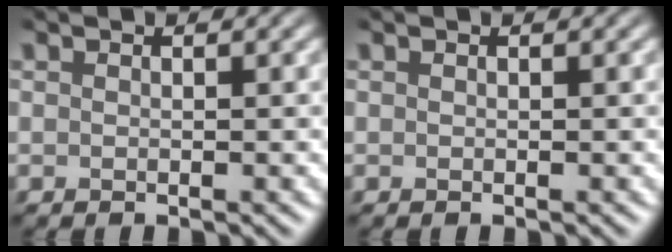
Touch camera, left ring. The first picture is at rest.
{"total": 0.0}